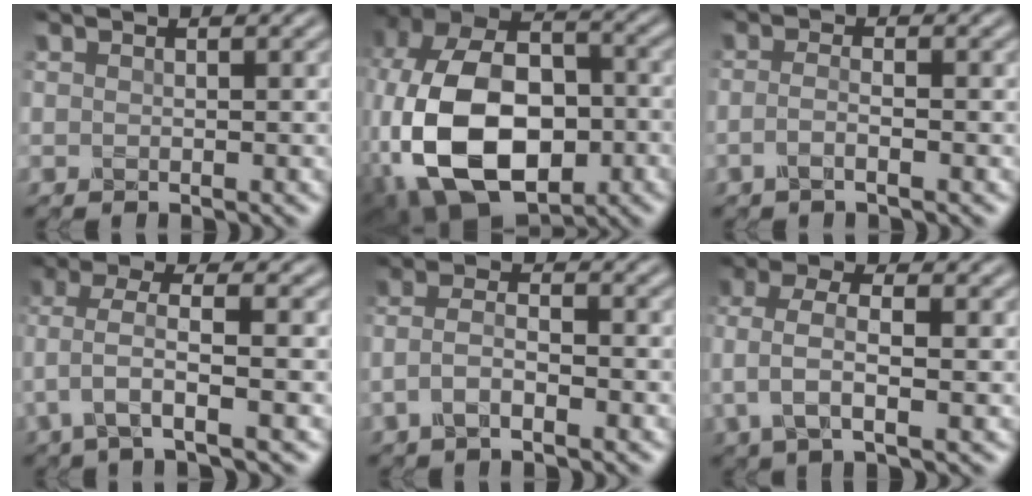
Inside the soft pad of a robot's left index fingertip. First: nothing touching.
{"total": 16.3, "force": [-4.2, 10.3, 11.9], "torque": [-0.248, -0.002, -0.082]}
{"total": 1.7, "force": [-0.7, 0.6, 1.5], "torque": [-0.025, -0.003, -0.021]}
{"total": 4.3, "force": [-1.0, 1.0, 4.0], "torque": [-0.089, 0.009, -0.022]}
{"total": 3.4, "force": [-1.2, 1.3, 2.9], "torque": [-0.059, 0.003, -0.030]}
{"total": 4.3, "force": [-0.2, 1.8, 4.0], "torque": [-0.089, 0.004, -0.008]}